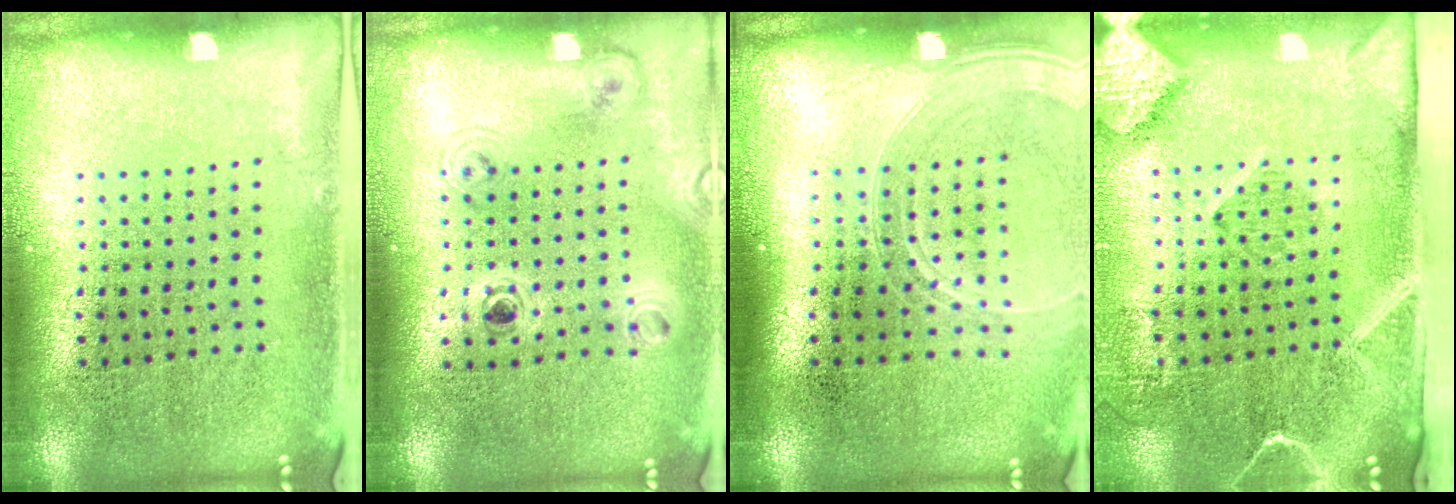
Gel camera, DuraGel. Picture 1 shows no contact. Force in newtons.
{"total": 1.1, "press": 1.1, "slide": 0.4}
{"total": 1.7, "press": 1.6, "slide": 0.7}
{"total": 2.9, "press": 2.1, "slide": 1.9}